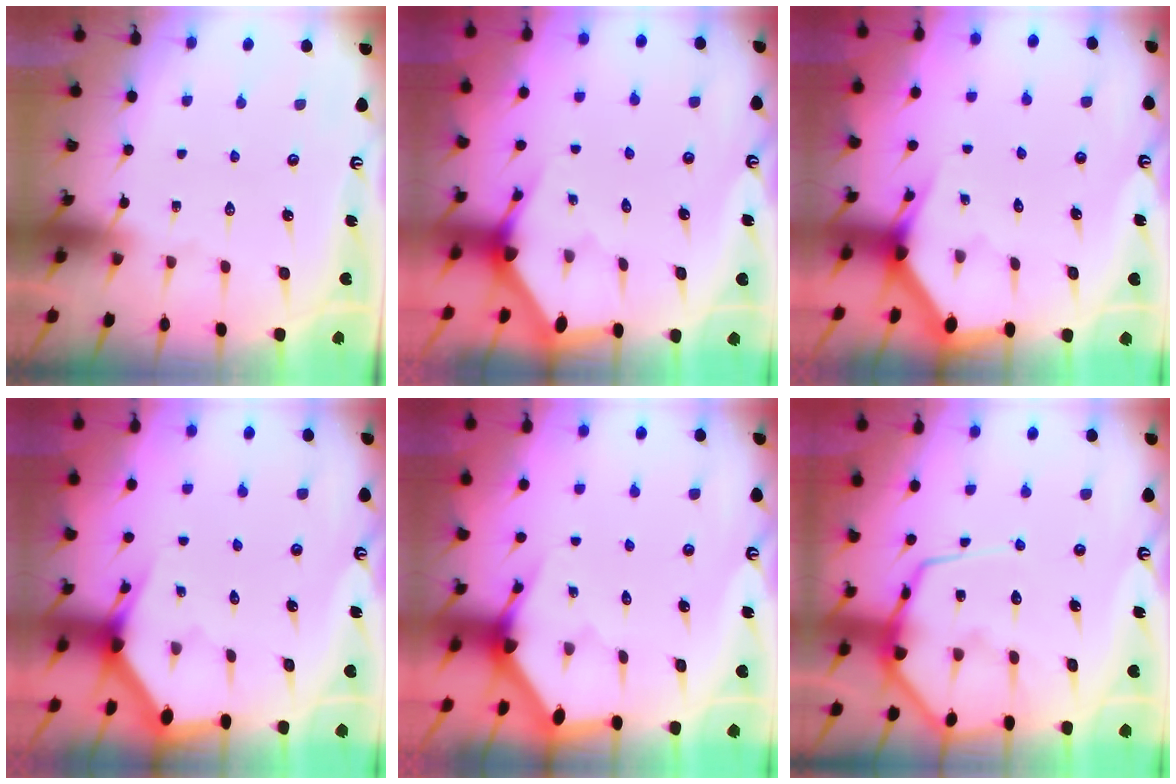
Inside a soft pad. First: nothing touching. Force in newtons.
{"total": 3.1, "press": 3.1, "slide": 0.2}
{"total": 2.7, "press": 2.7, "slide": 0.0}
{"total": 2.7, "press": 2.7, "slide": 0.0}
{"total": 3.5, "press": 3.5, "slide": 0.2}
{"total": 11.6, "press": 11.5, "slide": 1.3}